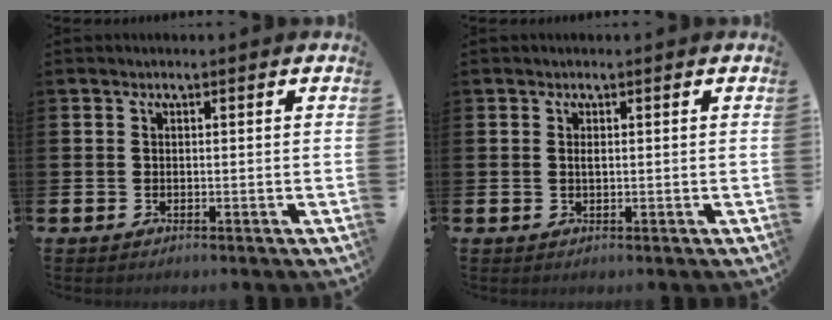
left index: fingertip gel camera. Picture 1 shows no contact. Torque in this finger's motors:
{"motor_torque": [0.15, 0.28, -0.04, 0.00]}